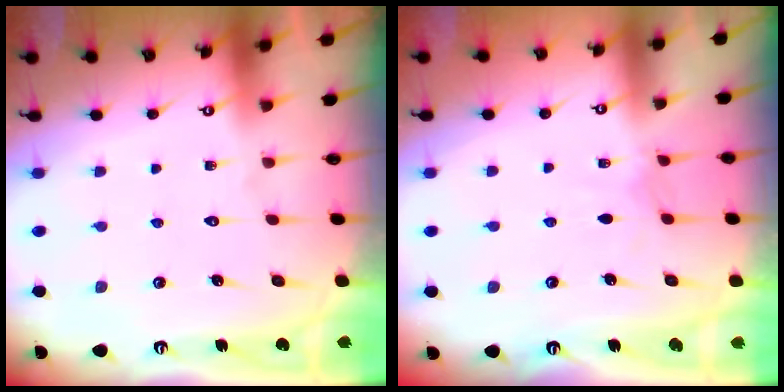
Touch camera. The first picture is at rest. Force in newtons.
{"total": 3.0, "press": 3.0, "slide": 0.3}